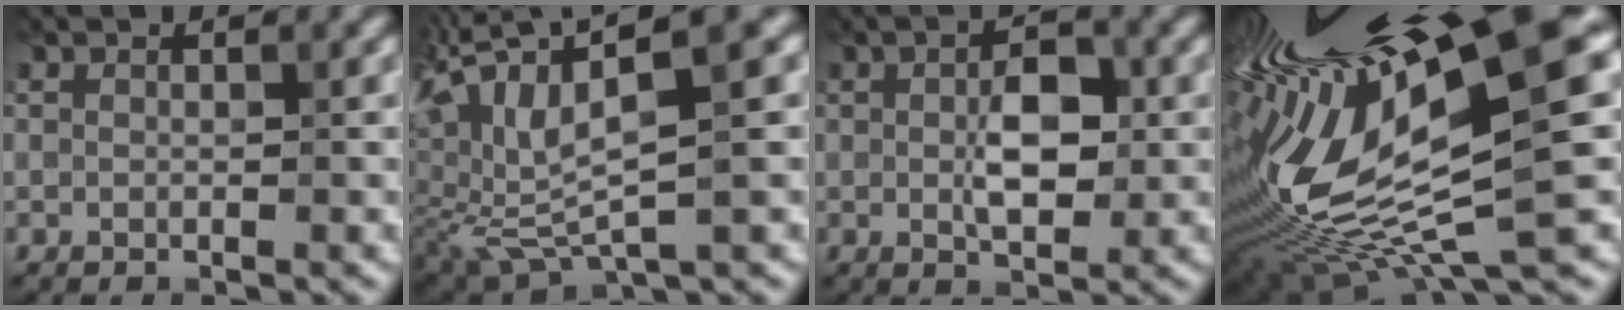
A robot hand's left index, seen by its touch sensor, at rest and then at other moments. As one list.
[{"total": 8.7, "force": [1.8, 2.7, 8.1], "torque": [-0.171, 0.004, 0.030]}, {"total": 3.2, "force": [-0.3, 1.8, 2.7], "torque": [-0.052, -0.002, -0.006]}, {"total": 17.0, "force": [3.0, 4.5, 16.1], "torque": [-0.286, -0.038, 0.065]}]